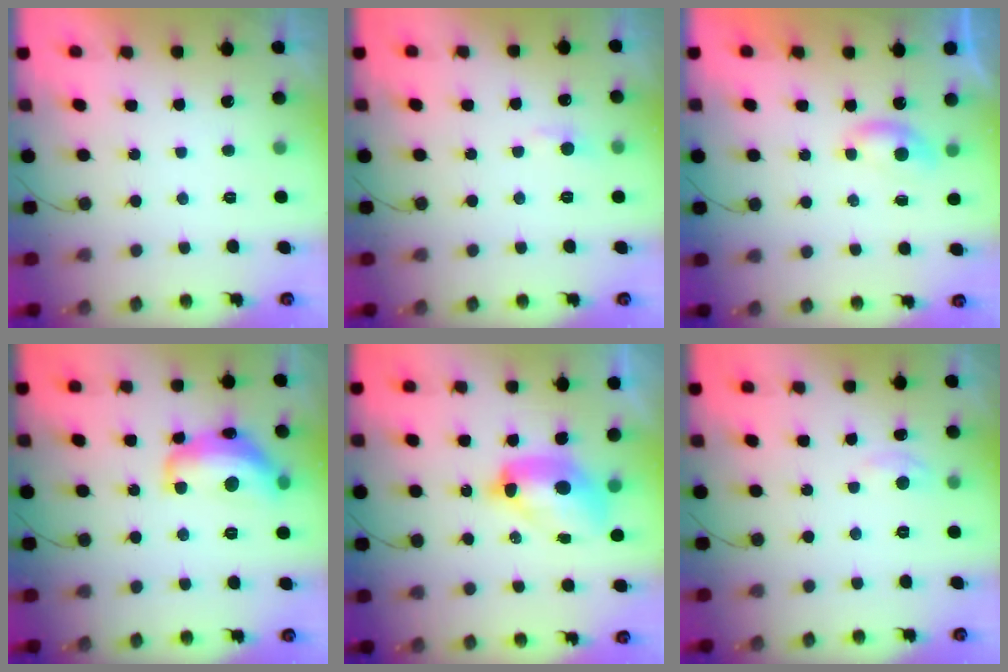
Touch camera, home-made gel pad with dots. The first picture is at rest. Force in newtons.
{"total": 4.8, "press": 4.7, "slide": 0.7}
{"total": 4.5, "press": 4.5, "slide": 0.4}
{"total": 15.4, "press": 15.4, "slide": 0.7}
{"total": 10.7, "press": 10.6, "slide": 1.1}
{"total": 3.0, "press": 3.0, "slide": 0.4}